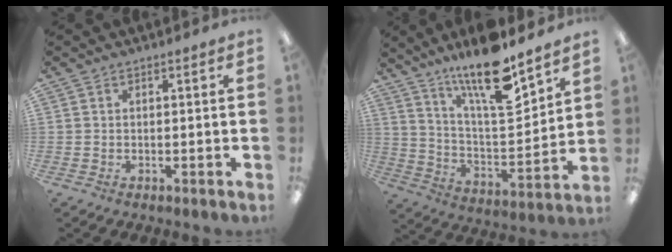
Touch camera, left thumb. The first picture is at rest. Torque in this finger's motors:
{"motor_torque": [1.27, 0.47, 1.12, -1.34, 0.19]}